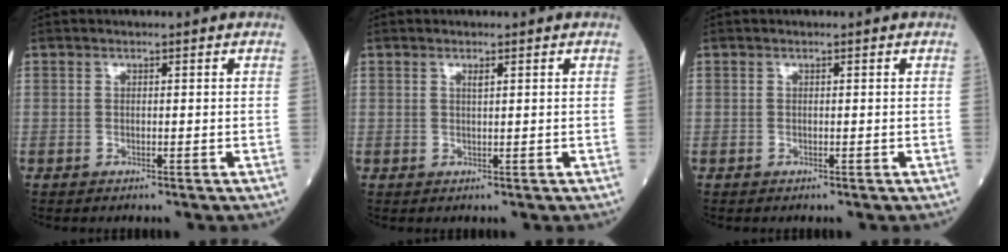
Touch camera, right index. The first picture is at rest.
{"total": 0.8, "force": [0.5, 0.0, 0.7], "torque": [-0.016, -0.002, 0.008]}
{"total": 0.0}